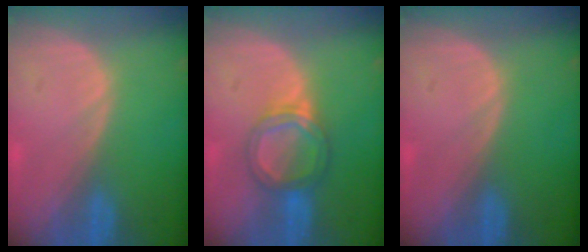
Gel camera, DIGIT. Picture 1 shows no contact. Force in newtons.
{"total": 5.3, "press": 5.0, "slide": 1.7}
{"total": 0.0}